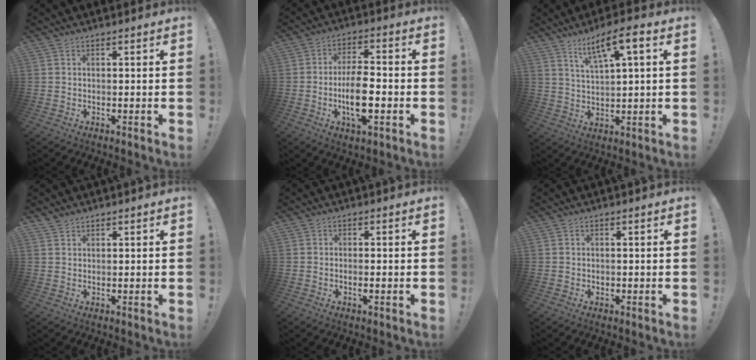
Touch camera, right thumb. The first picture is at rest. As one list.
[{"total": 11.4, "force": [-3.1, 4.3, 10.1], "torque": [-0.196, 0.004, -0.056]}, {"total": 8.8, "force": [4.4, 1.7, 7.4], "torque": [-0.121, -0.018, 0.072]}, {"total": 1.5, "force": [1.4, 0.5, 0.2], "torque": [-0.004, -0.008, 0.026]}, {"total": 1.5, "force": [-0.5, 0.3, 1.4], "torque": [-0.023, 0.000, -0.009]}, {"total": 0.5, "force": [0.1, 0.5, 0.0], "torque": [-0.007, 0.005, 0.003]}]